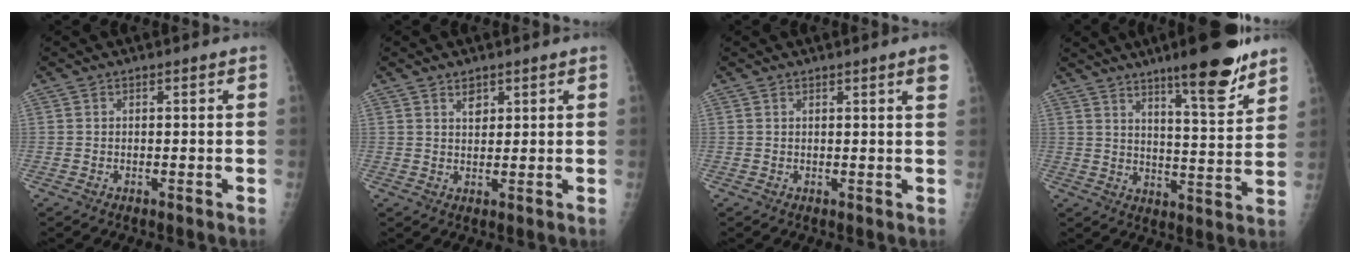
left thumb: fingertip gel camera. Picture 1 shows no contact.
{"total": 2.1, "force": [1.4, 1.3, 1.0], "torque": [-0.006, -0.009, 0.023]}
{"total": 2.3, "force": [1.3, -0.1, 1.8], "torque": [-0.025, -0.006, 0.016]}
{"total": 15.6, "force": [11.2, 2.6, 10.6], "torque": [-0.130, -0.075, 0.173]}